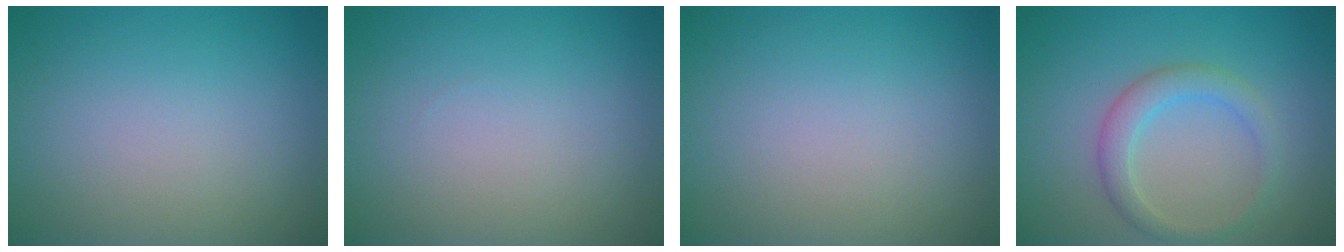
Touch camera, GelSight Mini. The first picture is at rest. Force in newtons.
{"total": 0.0}
{"total": 0.0}
{"total": 2.7, "press": 2.7, "slide": 0.0}